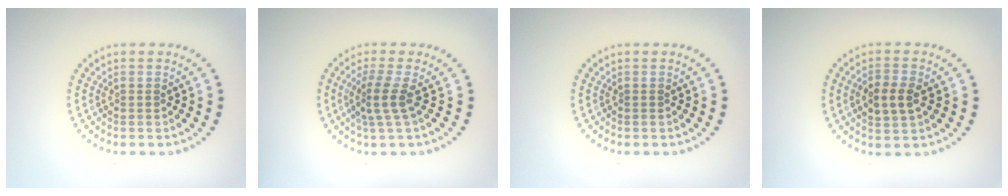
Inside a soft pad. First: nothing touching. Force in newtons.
{"total": 2.5, "press": 1.8, "slide": 1.7}
{"total": 0.0}
{"total": 2.8, "press": 2.8, "slide": 0.3}